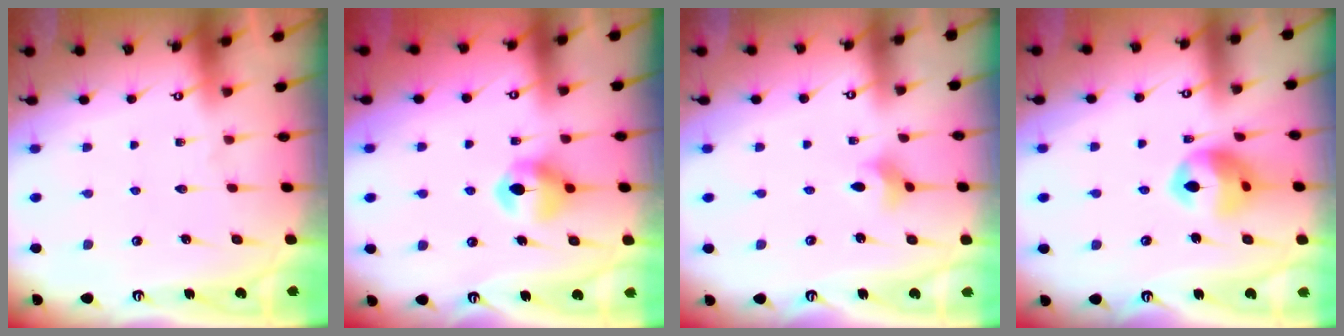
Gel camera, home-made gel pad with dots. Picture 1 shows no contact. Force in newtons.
{"total": 7.8, "press": 7.8, "slide": 0.7}
{"total": 2.6, "press": 2.6, "slide": 0.4}
{"total": 12.3, "press": 12.2, "slide": 1.8}